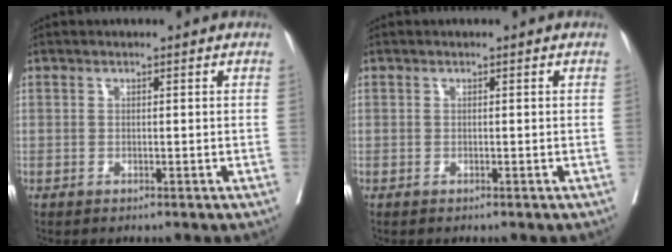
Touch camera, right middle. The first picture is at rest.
{"total": 0.0}